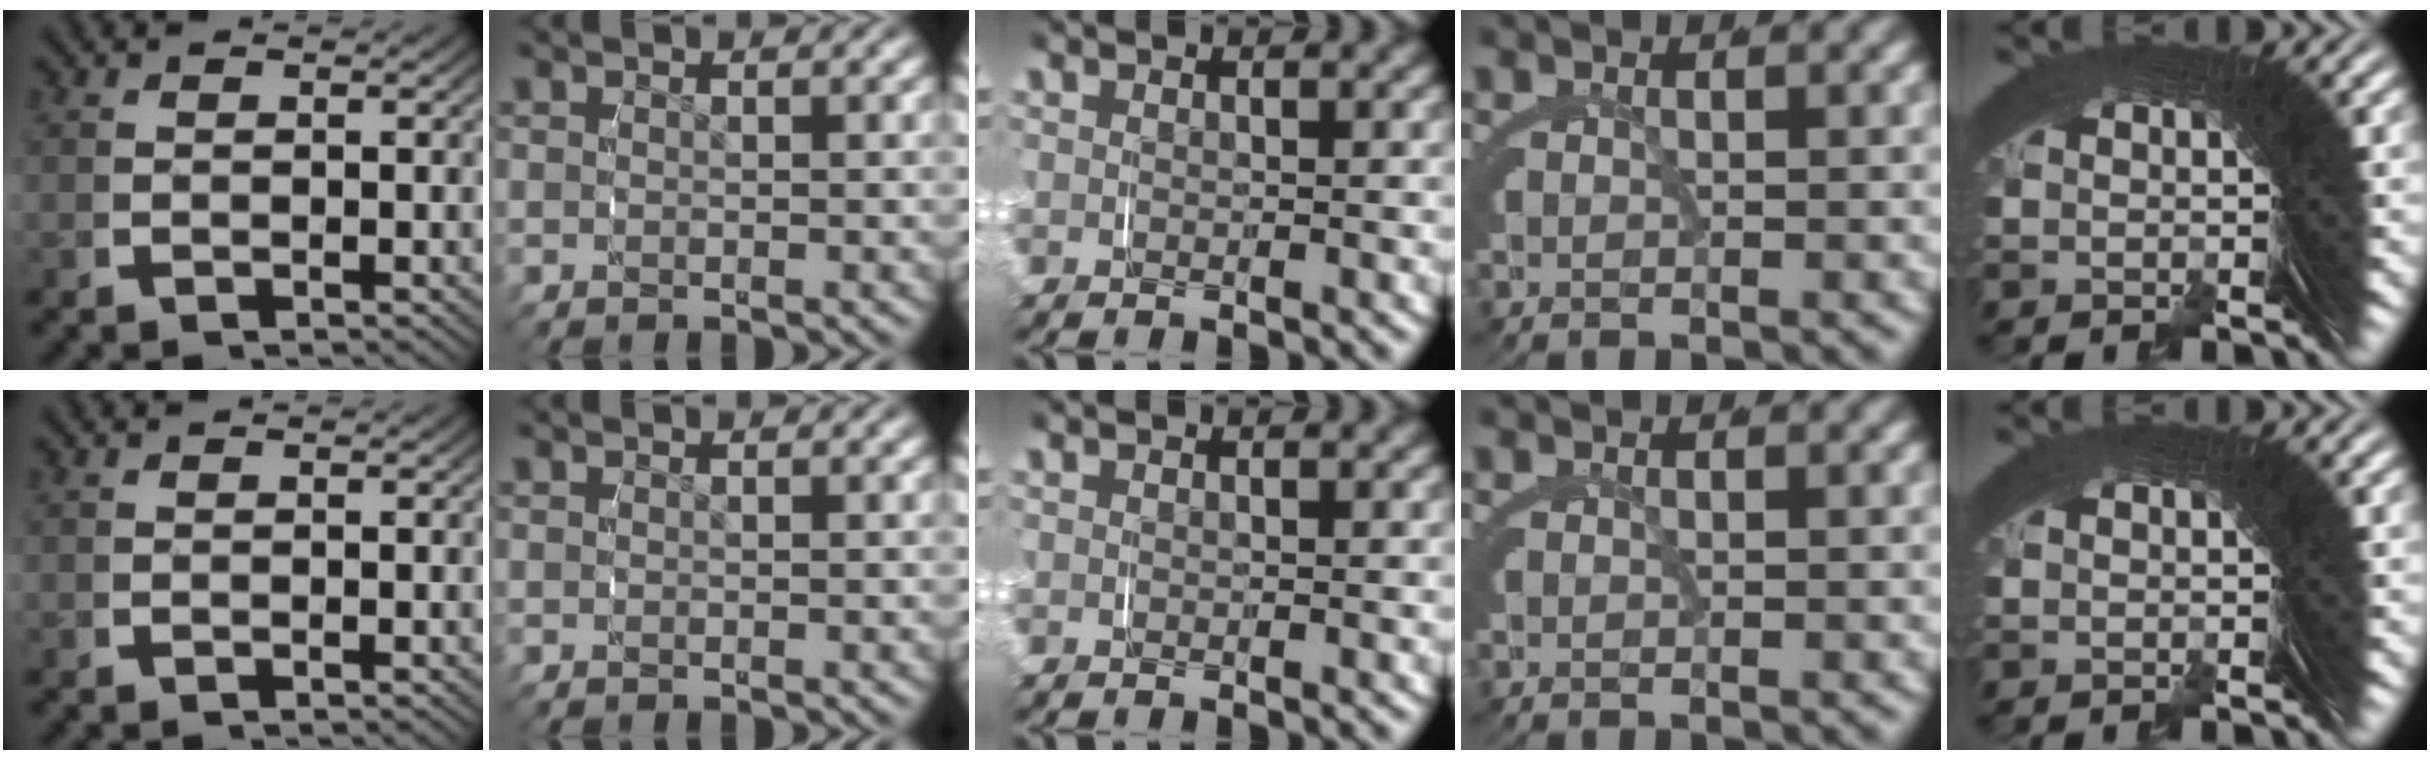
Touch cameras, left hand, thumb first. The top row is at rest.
{}